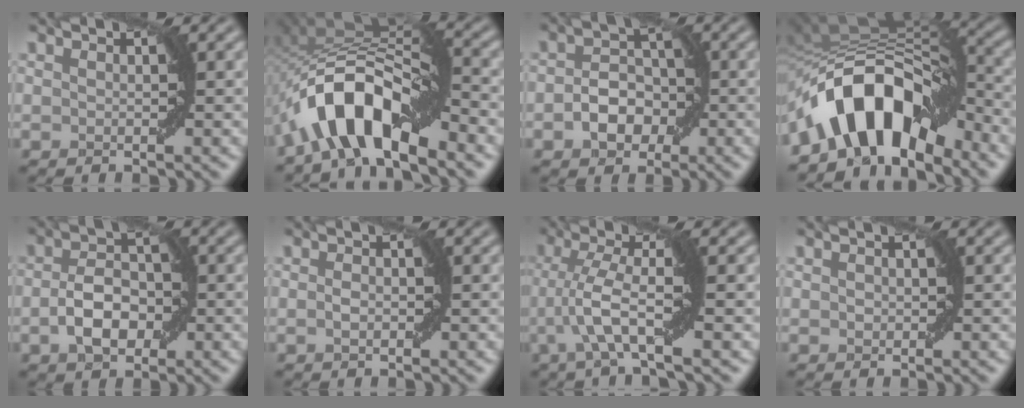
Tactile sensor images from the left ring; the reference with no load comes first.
{"total": 8.5, "force": [-4.9, 3.2, 6.1], "torque": [-0.099, 0.014, -0.089]}
{"total": 3.9, "force": [-1.1, 2.8, 2.5], "torque": [-0.035, 0.006, -0.019]}
{"total": 10.4, "force": [-5.9, 5.2, 6.8], "torque": [-0.102, 0.014, -0.103]}
{"total": 4.4, "force": [-1.0, 2.7, 3.3], "torque": [-0.061, 0.004, -0.019]}
{"total": 1.1, "force": [-0.3, 0.5, 0.9], "torque": [-0.019, 0.003, -0.004]}
{"total": 4.8, "force": [-1.1, 0.4, 4.6], "torque": [-0.098, 0.014, -0.026]}
{"total": 0.6, "force": [0.0, 0.5, 0.3], "torque": [-0.004, 0.001, 0.000]}